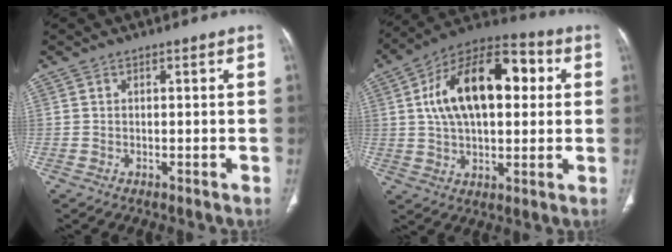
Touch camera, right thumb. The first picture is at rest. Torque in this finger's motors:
{"motor_torque": [2.07, 2.50, 0.88, -0.45, 0.19]}